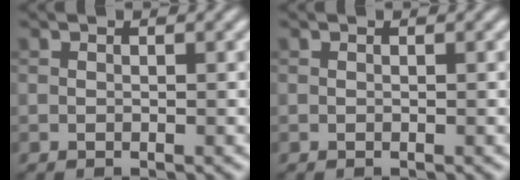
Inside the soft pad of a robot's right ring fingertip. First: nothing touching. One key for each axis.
{"total": 0.0}